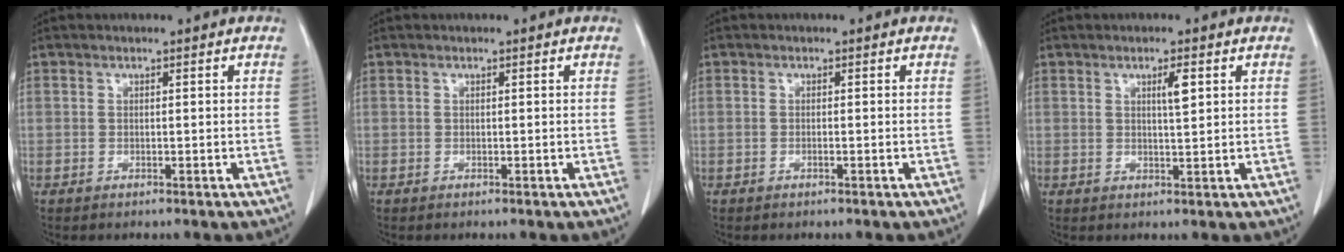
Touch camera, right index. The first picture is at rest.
{"total": 0.0}
{"total": 0.0}
{"total": 2.6, "force": [1.0, 0.3, 2.4], "torque": [-0.039, -0.002, 0.016]}